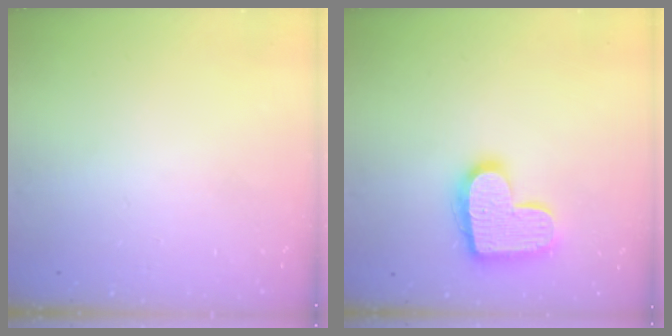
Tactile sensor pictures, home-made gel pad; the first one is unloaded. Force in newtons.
{"total": 15.3, "press": 15.3, "slide": 1.1}